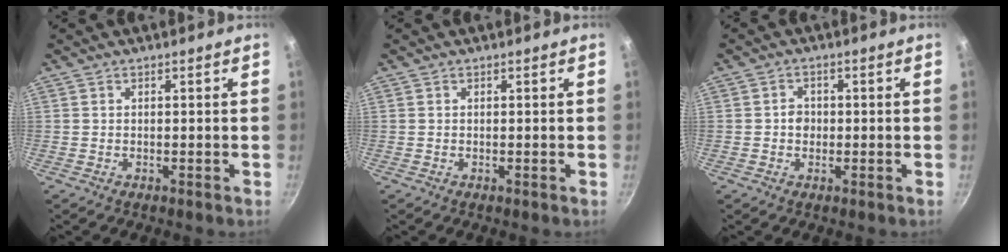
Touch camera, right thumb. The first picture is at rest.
{"total": 0.0}
{"total": 2.4, "force": [-0.2, 2.1, 1.2], "torque": [-0.004, 0.006, -0.008]}